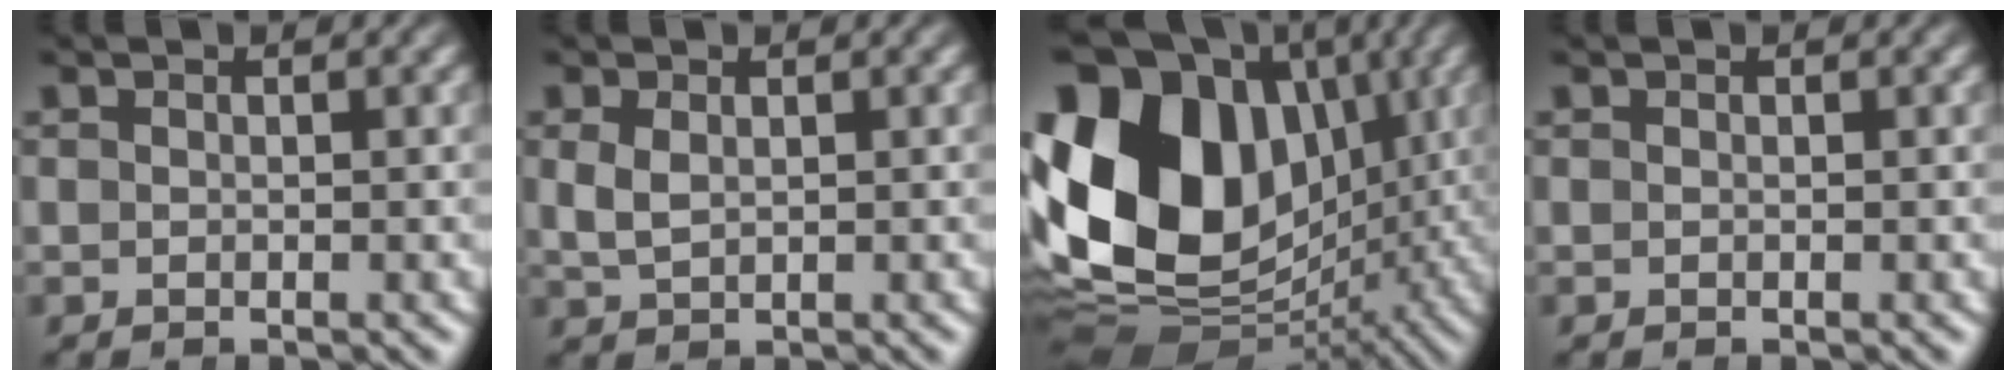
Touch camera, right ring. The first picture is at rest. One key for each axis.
{"total": 2.4, "fx": 0.5, "fy": 1.8, "fz": 1.5, "tx": -0.038, "ty": -0.007, "tz": 0.016}
{"total": 25.3, "fx": 0.8, "fy": 18.5, "fz": 17.2, "tx": -0.310, "ty": -0.038, "tz": 0.025}
{"total": 0.0}